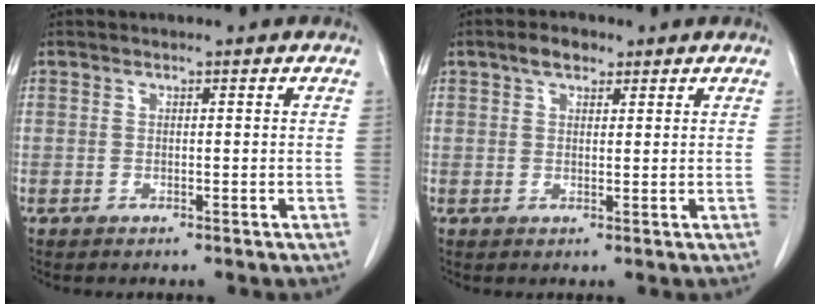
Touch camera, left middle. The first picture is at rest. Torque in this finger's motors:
{"motor_torque": [0.46, -0.39, 0.00, 0.01]}